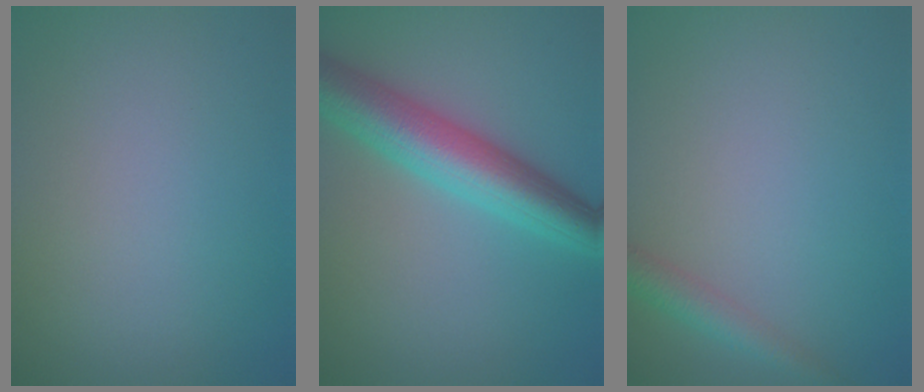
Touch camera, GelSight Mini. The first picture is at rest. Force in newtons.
{"total": 6.9, "press": 6.9, "slide": 0.1}
{"total": 2.2, "press": 2.2, "slide": 0.1}